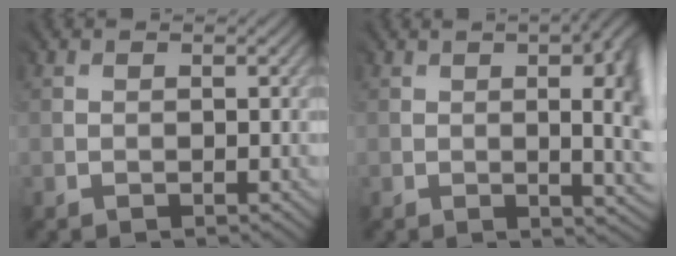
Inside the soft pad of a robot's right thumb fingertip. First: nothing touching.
{"total": 10.3, "force": [0.5, 3.9, 9.5], "torque": [-0.089, 0.017, -0.002]}